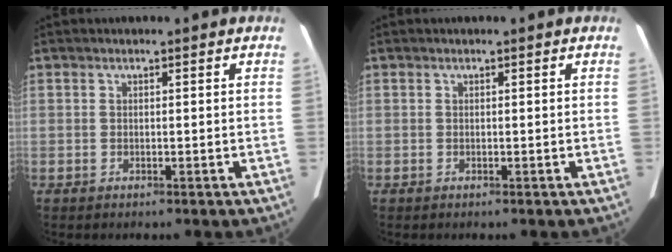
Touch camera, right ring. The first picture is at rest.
{"total": 0.0}